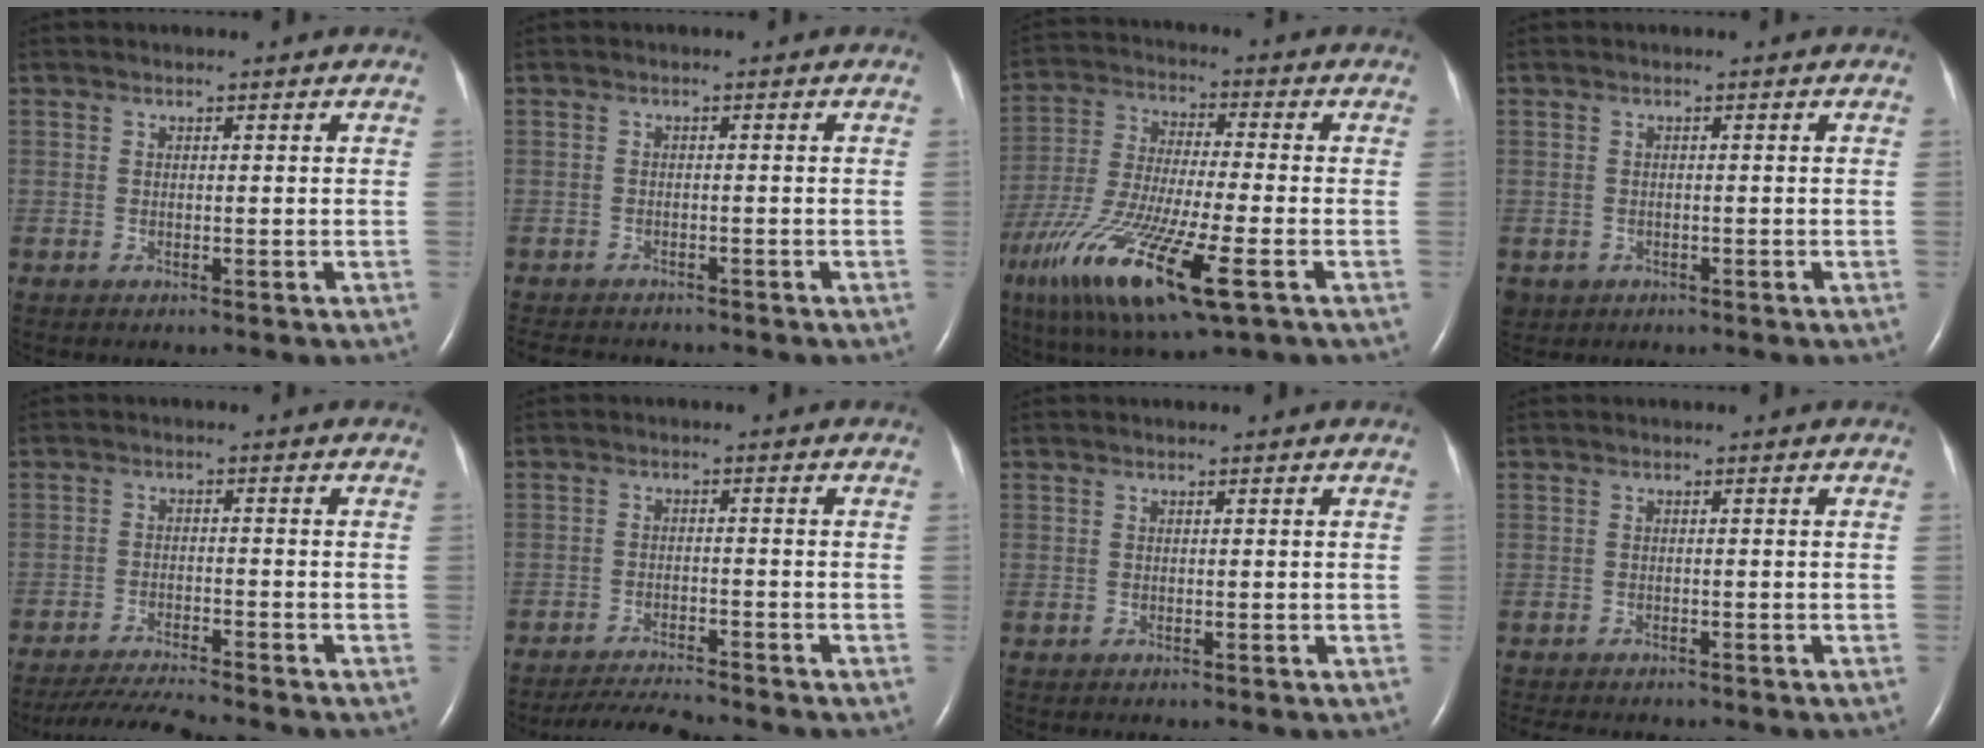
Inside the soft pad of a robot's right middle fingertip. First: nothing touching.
{"total": 6.6, "force": [-6.0, 1.8, 2.0], "torque": [-0.031, -0.005, -0.088]}
{"total": 18.8, "force": [-8.7, 2.8, 16.5], "torque": [-0.343, -0.044, -0.151]}
{"total": 1.9, "force": [-0.9, 1.7, 0.2], "torque": [-0.007, 0.002, -0.012]}
{"total": 7.0, "force": [-6.7, -0.6, 2.1], "torque": [-0.037, -0.021, -0.117]}
{"total": 5.6, "force": [-5.4, -0.2, 1.2], "torque": [-0.024, -0.018, -0.094]}
{"total": 0.0}
{"total": 6.4, "force": [-5.5, 2.1, 2.5], "torque": [-0.034, -0.004, -0.071]}